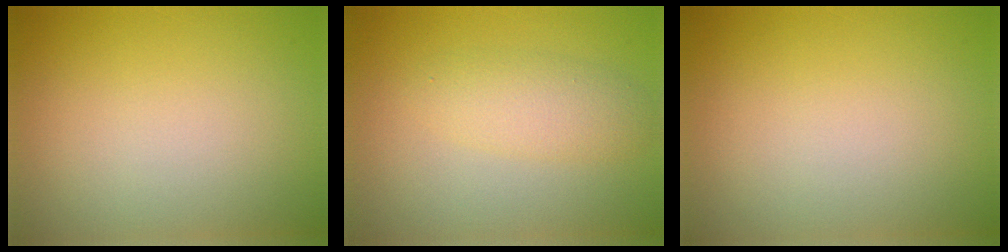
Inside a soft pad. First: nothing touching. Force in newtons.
{"total": 2.8, "press": 2.8, "slide": 0.2}
{"total": 0.0}